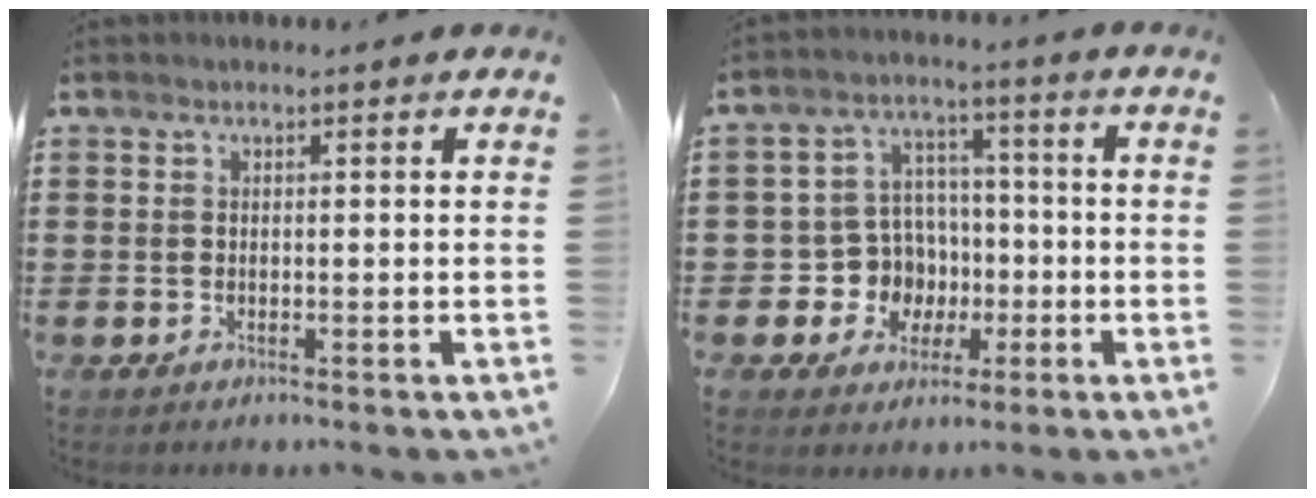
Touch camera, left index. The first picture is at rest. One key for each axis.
{"total": 8.0, "fx": -1.3, "fy": 7.6, "fz": 2.1, "tx": -0.065, "ty": 0.013, "tz": -0.016}